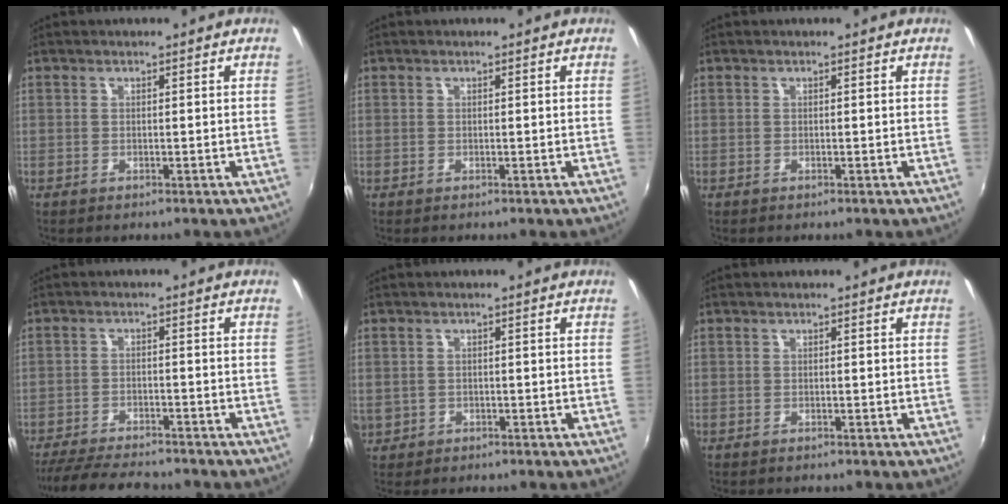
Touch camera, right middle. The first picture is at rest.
{"total": 0.0}
{"total": 0.0}
{"total": 11.4, "force": [-10.1, 2.2, 4.6], "torque": [-0.114, -0.017, -0.164]}
{"total": 3.6, "force": [-0.6, 3.4, 1.3], "torque": [-0.030, -0.003, -0.003]}
{"total": 0.0}